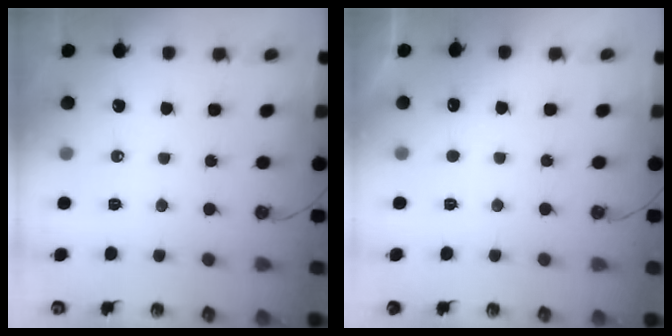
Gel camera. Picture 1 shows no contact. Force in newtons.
{"total": 3.1, "press": 2.9, "slide": 1.0}